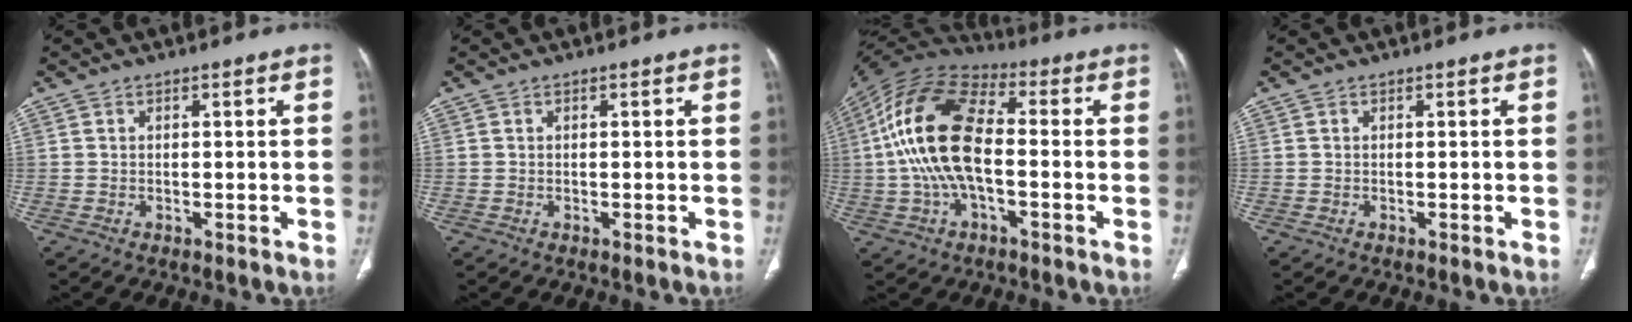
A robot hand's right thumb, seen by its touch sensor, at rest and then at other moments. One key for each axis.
{"total": 0.0}
{"total": 17.7, "fx": -0.8, "fy": 8.9, "fz": 15.3, "tx": -0.305, "ty": 0.033, "tz": -0.021}
{"total": 0.0}